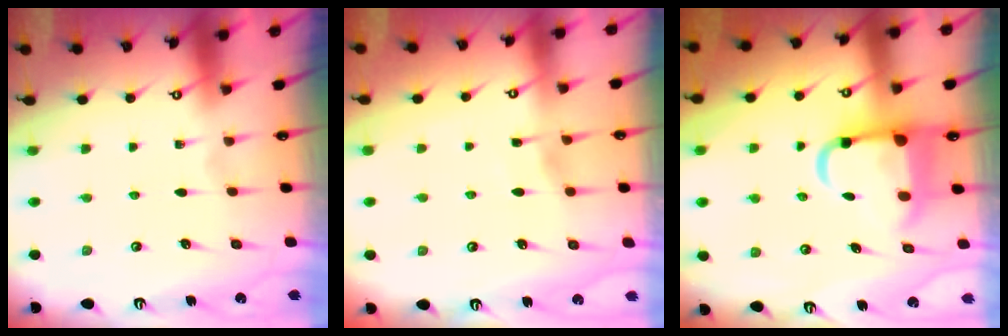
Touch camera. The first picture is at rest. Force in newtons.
{"total": 3.5, "press": 3.5, "slide": 0.4}
{"total": 10.9, "press": 10.6, "slide": 2.4}